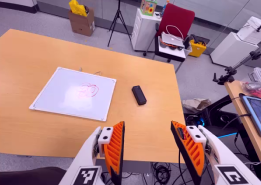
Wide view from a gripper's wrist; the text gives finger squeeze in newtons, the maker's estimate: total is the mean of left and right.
{"total": 0.0}